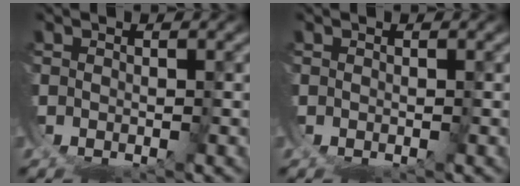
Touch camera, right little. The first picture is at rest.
{"total": 0.0}